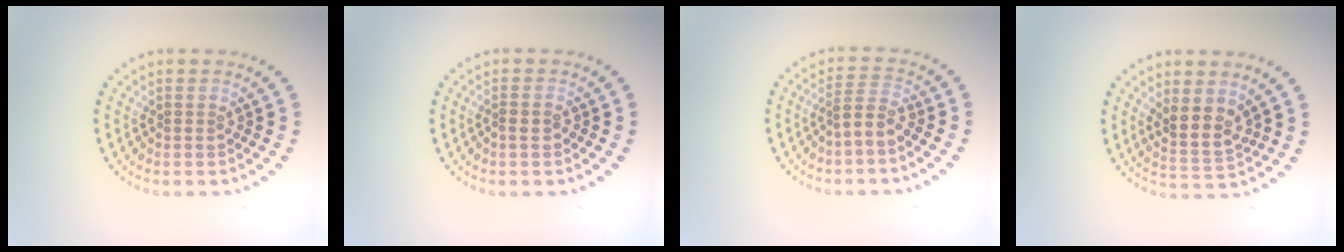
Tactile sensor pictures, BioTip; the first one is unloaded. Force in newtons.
{"total": 0.6, "press": 0.6, "slide": 0.3}
{"total": 2.2, "press": 1.7, "slide": 1.4}
{"total": 3.0, "press": 2.5, "slide": 1.6}